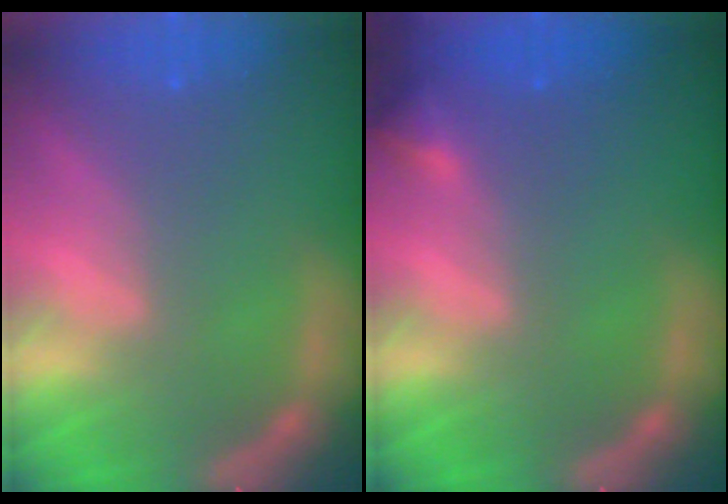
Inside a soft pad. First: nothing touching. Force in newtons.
{"total": 1.4}